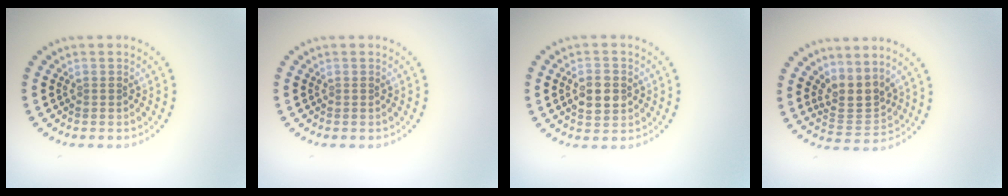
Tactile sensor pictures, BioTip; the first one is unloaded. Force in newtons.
{"total": 0.0}
{"total": 2.9, "press": 2.9, "slide": 0.2}
{"total": 3.0, "press": 2.3, "slide": 1.9}